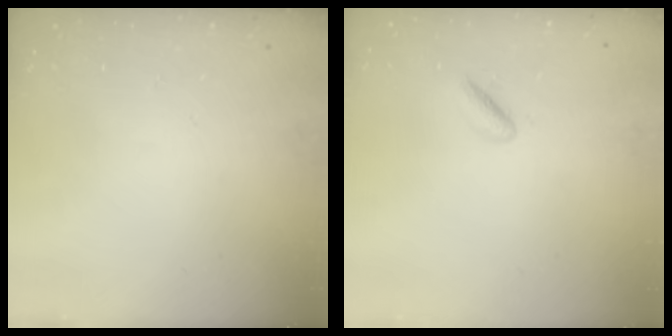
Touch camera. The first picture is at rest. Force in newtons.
{"total": 1.9, "press": 1.6, "slide": 0.9}